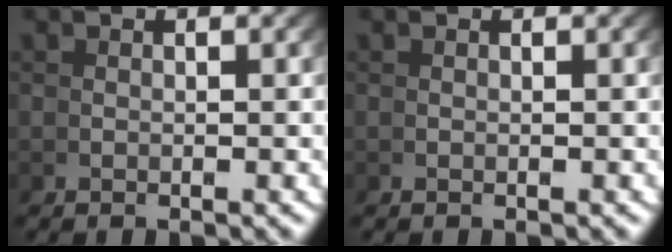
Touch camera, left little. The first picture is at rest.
{"total": 0.0}